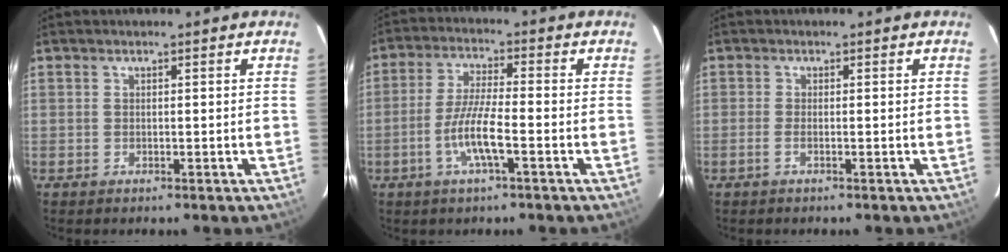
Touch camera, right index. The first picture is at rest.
{"total": 8.0, "force": [-3.1, 0.8, 7.3], "torque": [-0.150, -0.003, -0.060]}
{"total": 1.4, "force": [-0.6, 0.0, 1.2], "torque": [-0.026, -0.001, -0.014]}